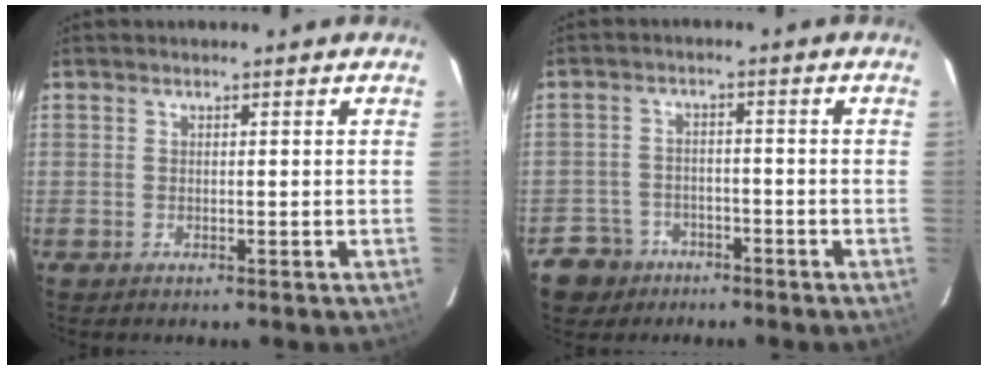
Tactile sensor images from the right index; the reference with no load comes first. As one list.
[{"total": 6.1, "force": [-3.8, 4.7, 0.6], "torque": [-0.011, 0.007, -0.062]}]